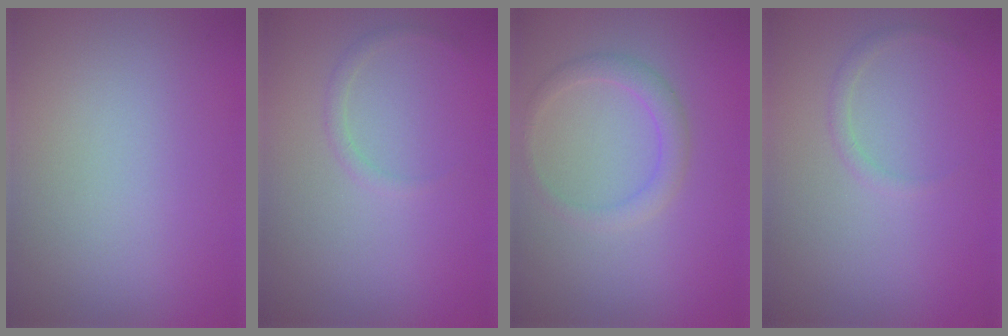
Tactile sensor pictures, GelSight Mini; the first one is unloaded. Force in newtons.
{"total": 0.8, "press": 0.8, "slide": 0.1}
{"total": 1.9, "press": 1.9, "slide": 0.1}
{"total": 0.8, "press": 0.8, "slide": 0.1}